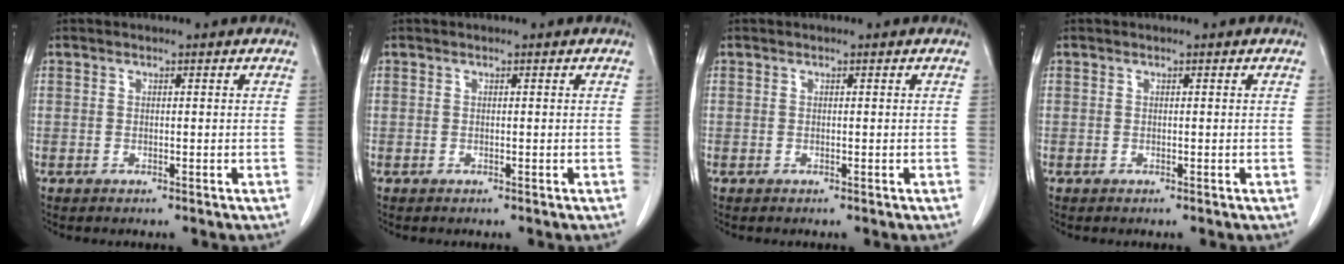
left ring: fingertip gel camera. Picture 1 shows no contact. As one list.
[{"total": 0.0}, {"total": 0.0}, {"total": 0.0}]